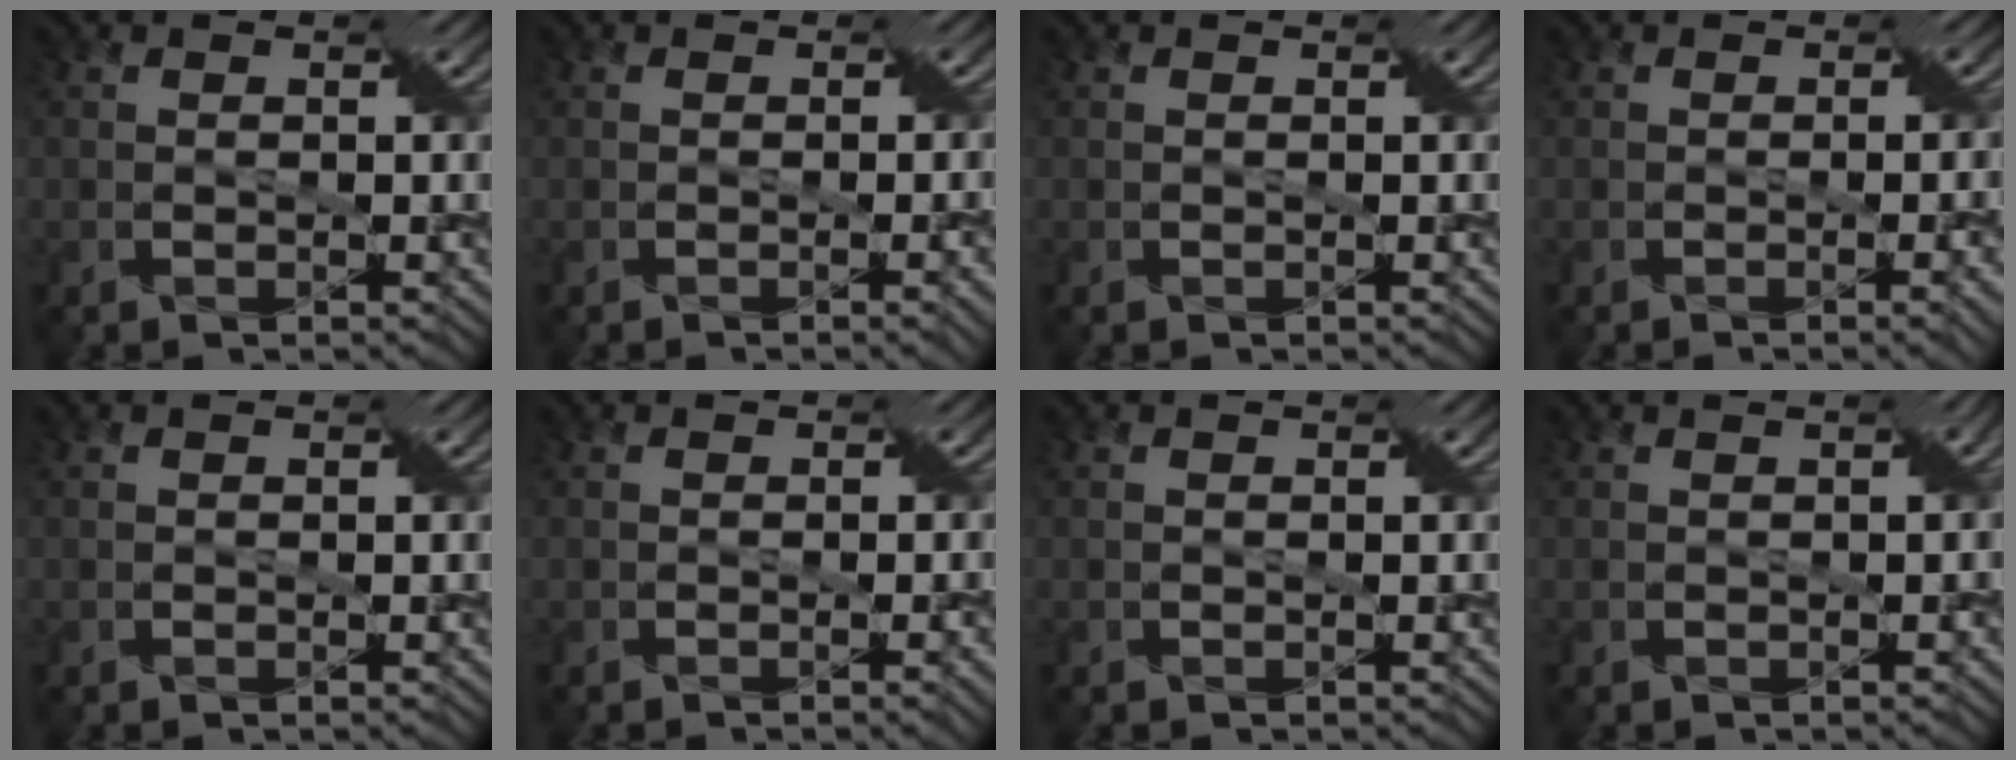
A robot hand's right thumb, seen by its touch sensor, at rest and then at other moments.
{"total": 2.6, "force": [-0.7, 0.8, 2.4], "torque": [-0.024, -0.002, -0.009]}
{"total": 0.0}
{"total": 3.4, "force": [-1.0, 0.7, 3.1], "torque": [-0.034, 0.000, -0.012]}
{"total": 0.0}
{"total": 2.0, "force": [-0.5, 0.6, 1.9], "torque": [-0.017, -0.003, -0.007]}
{"total": 0.0}
{"total": 1.2, "force": [0.4, 0.3, 1.1], "torque": [-0.012, 0.003, 0.006]}